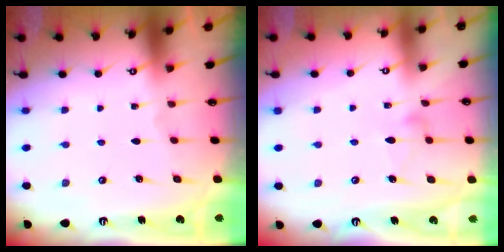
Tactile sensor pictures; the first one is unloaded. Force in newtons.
{"total": 6.5, "press": 6.5, "slide": 0.3}